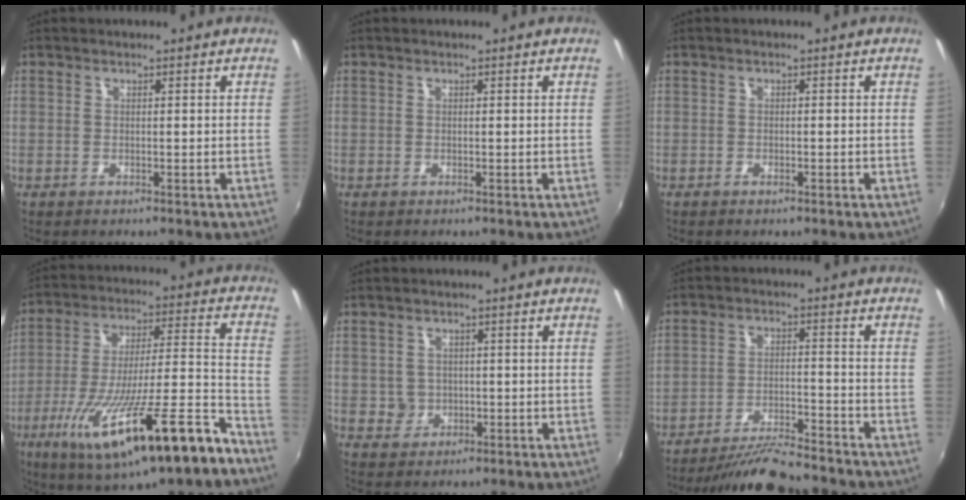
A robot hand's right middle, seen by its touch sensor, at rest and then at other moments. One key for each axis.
{"total": 0.0}
{"total": 0.8, "fx": -0.6, "fy": 0.3, "fz": 0.4, "tx": -0.008, "ty": -0.003, "tz": -0.012}
{"total": 24.8, "fx": -14.6, "fy": 4.3, "fz": 19.6, "tx": -0.335, "ty": -0.054, "tz": -0.234}
{"total": 3.4, "fx": -0.4, "fy": 3.4, "fz": 0.5, "tx": -0.009, "ty": 0.003, "tz": -0.003}
{"total": 10.5, "fx": -9.8, "fy": 1.0, "fz": 3.9, "tx": -0.089, "ty": -0.007, "tz": -0.163}